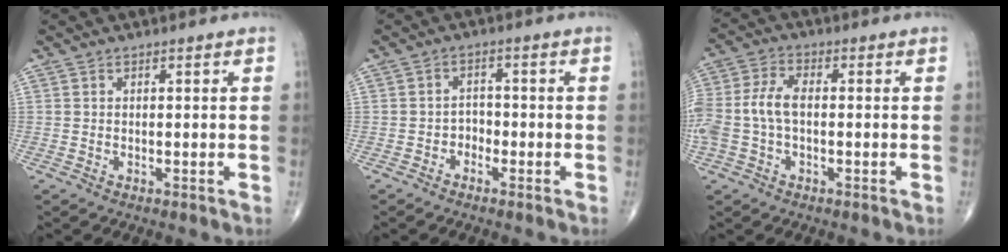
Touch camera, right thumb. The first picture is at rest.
{"total": 2.3, "force": [-1.4, 1.6, 0.6], "torque": [0.006, 0.015, -0.031]}
{"total": 9.1, "force": [-0.9, 5.3, 7.4], "torque": [-0.183, 0.024, -0.020]}